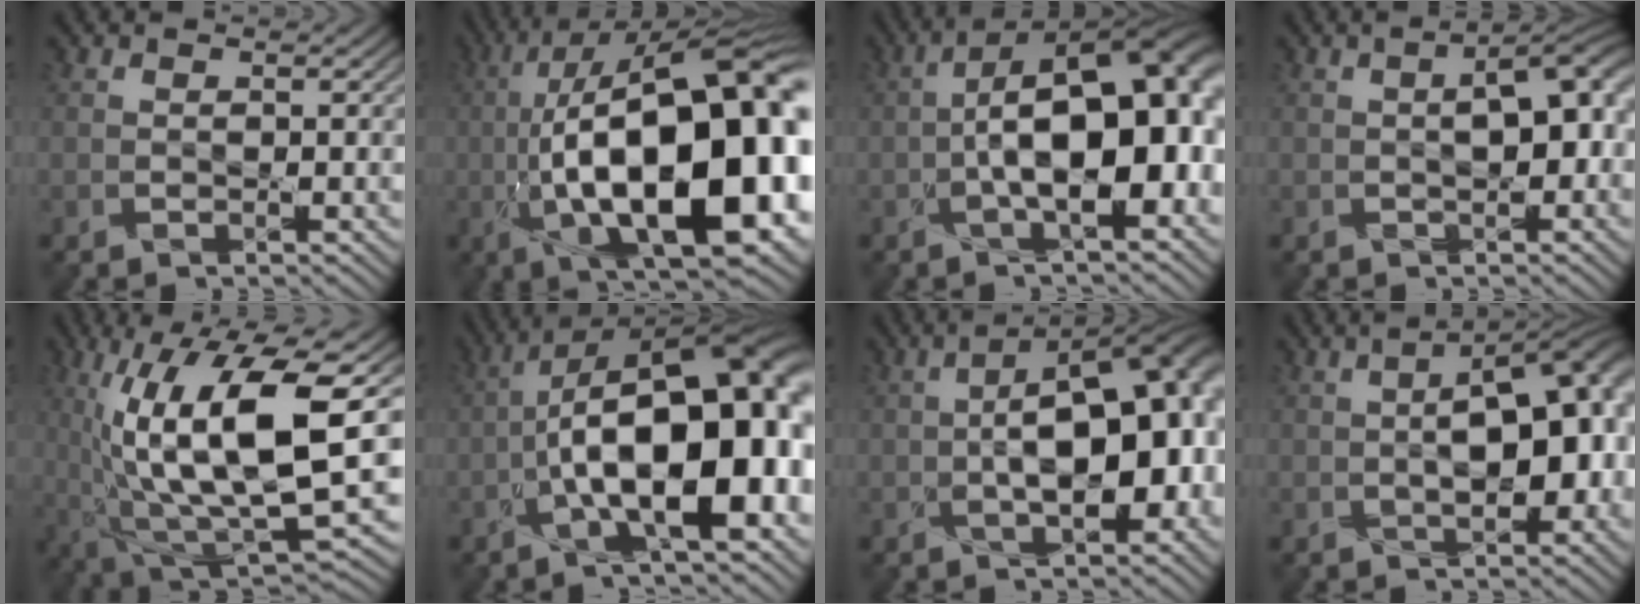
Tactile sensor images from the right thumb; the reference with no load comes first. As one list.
[{"total": 22.0, "force": [-3.0, 8.3, 20.1], "torque": [-0.321, 0.014, -0.050]}, {"total": 17.1, "force": [-2.0, 7.8, 15.1], "torque": [-0.213, -0.002, -0.024]}, {"total": 5.6, "force": [0.0, 2.7, 4.9], "torque": [-0.072, -0.002, 0.010]}, {"total": 15.1, "force": [2.1, 4.8, 14.2], "torque": [-0.266, 0.004, 0.039]}, {"total": 20.3, "force": [-3.6, 8.6, 18.0], "torque": [-0.254, 0.016, -0.063]}, {"total": 16.1, "force": [-0.8, 8.1, 14.0], "torque": [-0.181, -0.009, -0.008]}, {"total": 11.2, "force": [-0.4, 5.8, 9.6], "torque": [-0.122, -0.008, 0.000]}]